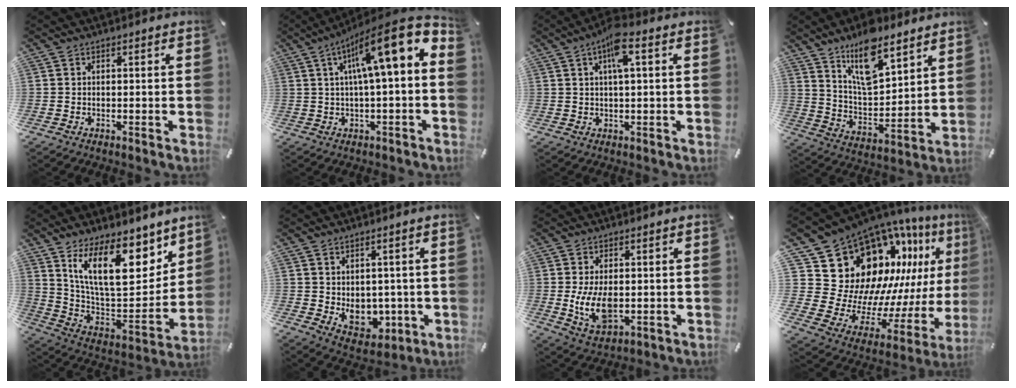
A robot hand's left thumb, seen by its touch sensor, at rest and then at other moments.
{"total": 16.6, "force": [6.6, 3.8, 14.8], "torque": [-0.234, -0.047, 0.100]}
{"total": 6.6, "force": [2.5, 1.4, 5.9], "torque": [-0.112, 0.003, 0.040]}
{"total": 14.5, "force": [10.8, 6.0, 7.6], "torque": [-0.143, -0.056, 0.194]}
{"total": 20.7, "force": [12.0, 9.9, 13.7], "torque": [-0.233, -0.084, 0.213]}
{"total": 7.4, "force": [0.4, 6.4, 3.5], "torque": [-0.030, -0.015, 0.012]}
{"total": 9.3, "force": [-0.6, 5.6, 7.4], "torque": [-0.158, -0.012, -0.013]}
{"total": 20.9, "force": [13.6, 14.1, 7.3], "torque": [-0.081, -0.169, 0.290]}